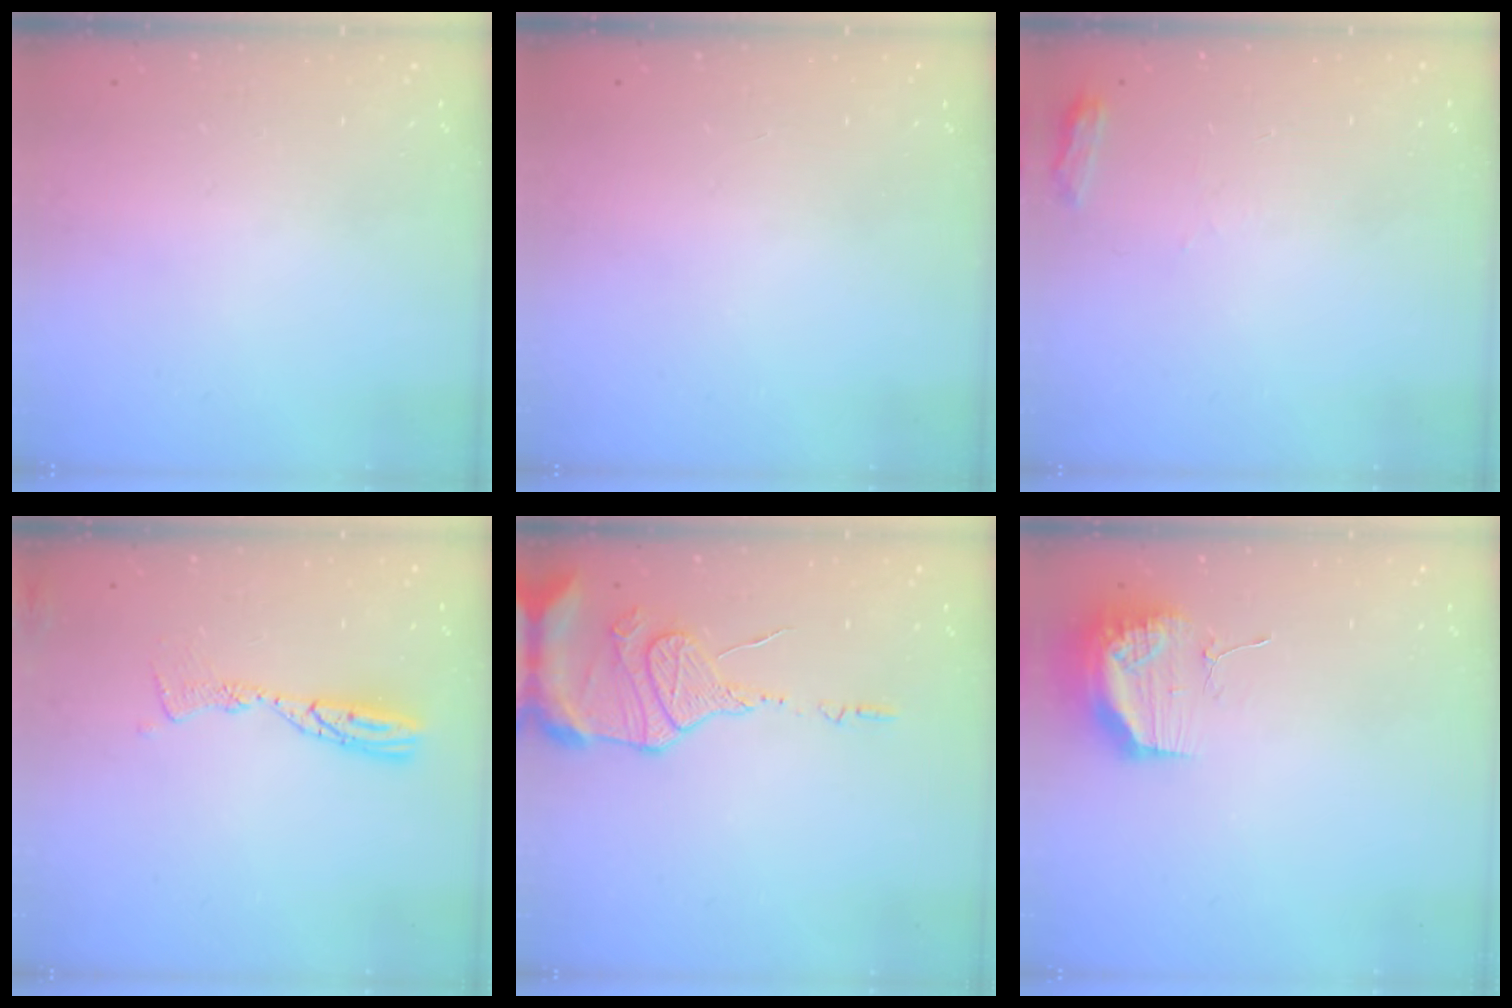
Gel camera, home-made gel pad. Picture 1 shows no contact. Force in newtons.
{"total": 0.0}
{"total": 4.2, "press": 4.2, "slide": 0.5}
{"total": 9.7, "press": 9.7, "slide": 0.9}
{"total": 13.5, "press": 13.4, "slide": 1.7}
{"total": 17.9, "press": 13.8, "slide": 11.4}